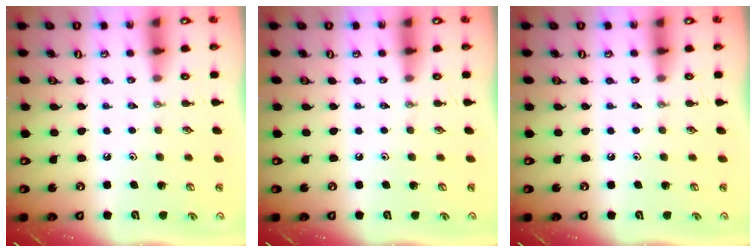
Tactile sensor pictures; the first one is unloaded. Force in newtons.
{"total": 0.0}
{"total": 0.0}